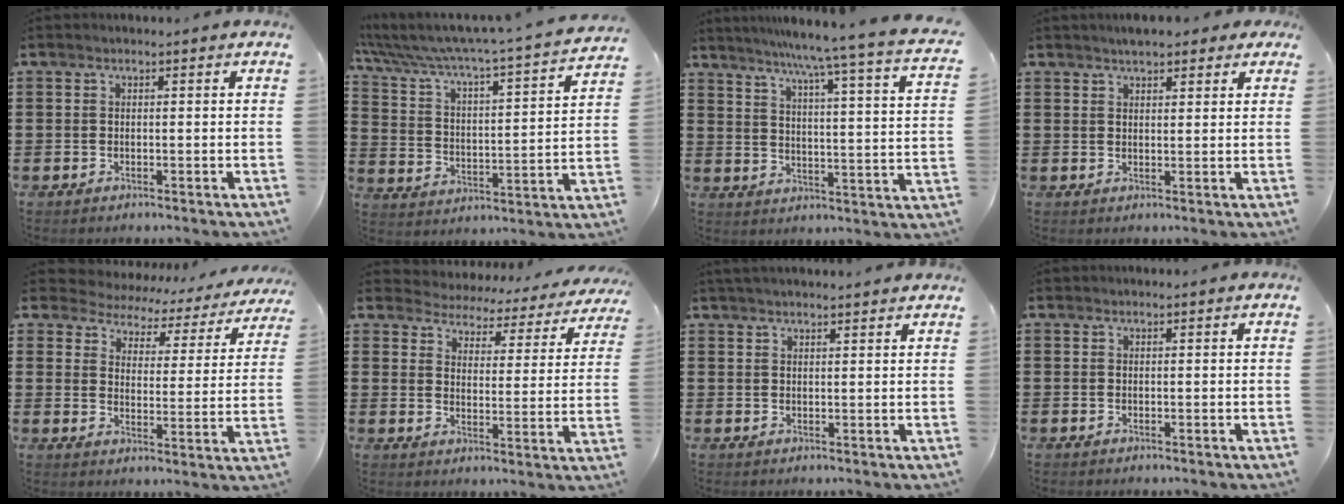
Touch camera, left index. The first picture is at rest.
{"total": 4.9, "force": [4.6, 0.0, 1.8], "torque": [-0.062, -0.050, 0.067]}
{"total": 6.0, "force": [4.9, -1.8, 2.9], "torque": [-0.069, -0.054, 0.069]}
{"total": 3.2, "force": [2.7, 0.9, 1.4], "torque": [-0.026, -0.001, 0.046]}
{"total": 3.2, "force": [3.0, 1.1, -0.2], "torque": [-0.023, -0.024, 0.043]}
{"total": 3.2, "force": [3.1, 0.4, -0.5], "torque": [-0.016, -0.033, 0.045]}
{"total": 1.9, "force": [1.9, 0.1, 0.4], "torque": [-0.012, 0.002, 0.037]}
{"total": 0.0}